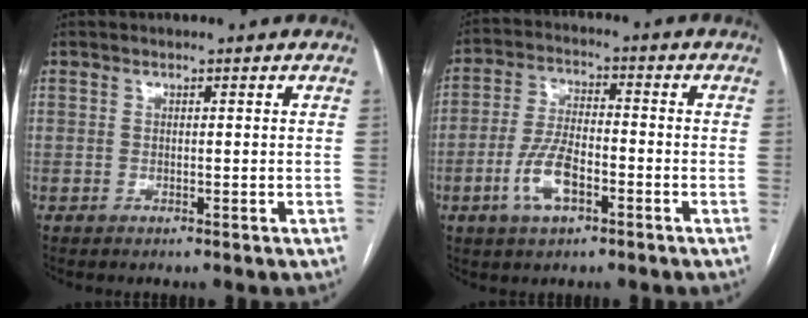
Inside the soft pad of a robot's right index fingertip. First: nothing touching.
{"total": 8.0, "force": [-3.4, 3.2, 6.5], "torque": [-0.140, 0.005, -0.064]}